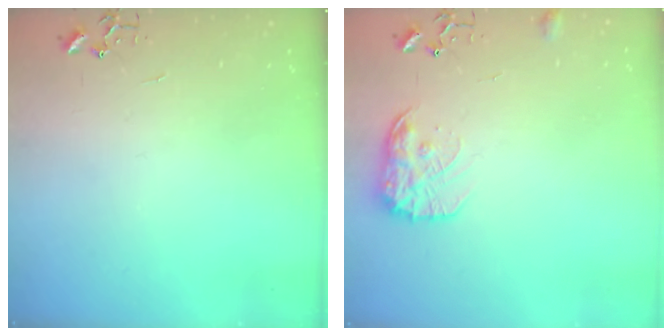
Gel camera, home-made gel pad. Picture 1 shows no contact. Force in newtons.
{"total": 13.2, "press": 13.2, "slide": 0.8}